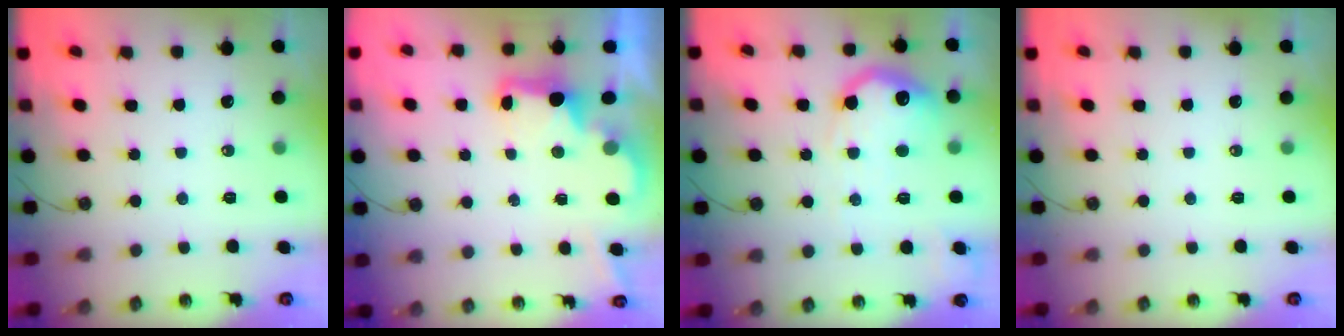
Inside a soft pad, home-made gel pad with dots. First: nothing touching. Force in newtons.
{"total": 3.0, "press": 2.9, "slide": 0.6}
{"total": 15.9, "press": 15.9, "slide": 1.1}
{"total": 0.0}